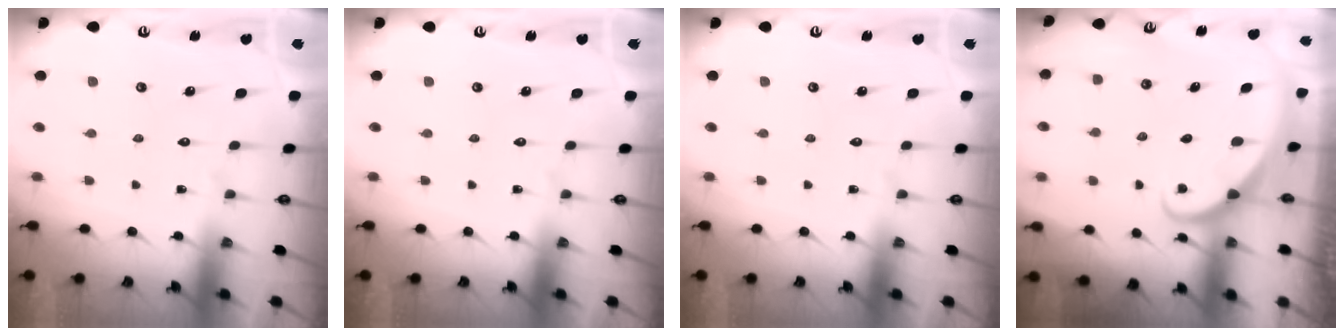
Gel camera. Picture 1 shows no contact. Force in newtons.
{"total": 0.0}
{"total": 0.0}
{"total": 1.7, "press": 1.7, "slide": 0.1}